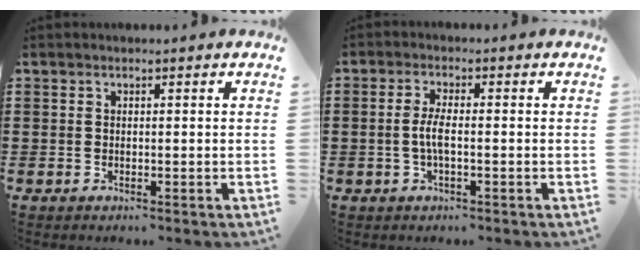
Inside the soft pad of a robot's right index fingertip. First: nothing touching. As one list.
[{"total": 3.2, "force": [-0.6, 0.7, 3.1], "torque": [-0.071, -0.003, -0.017]}]